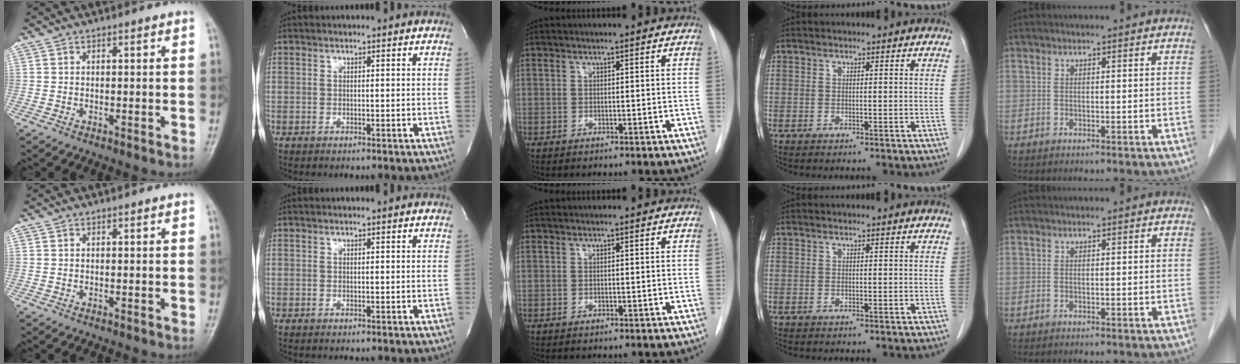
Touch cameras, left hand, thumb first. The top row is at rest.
{}